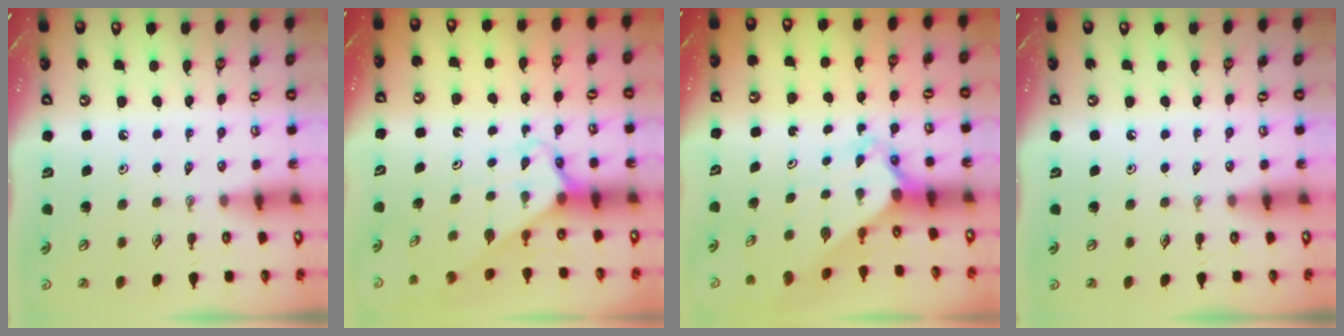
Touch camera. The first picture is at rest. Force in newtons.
{"total": 2.5, "press": 2.5, "slide": 0.2}
{"total": 2.8, "press": 2.8, "slide": 0.1}
{"total": 0.0}